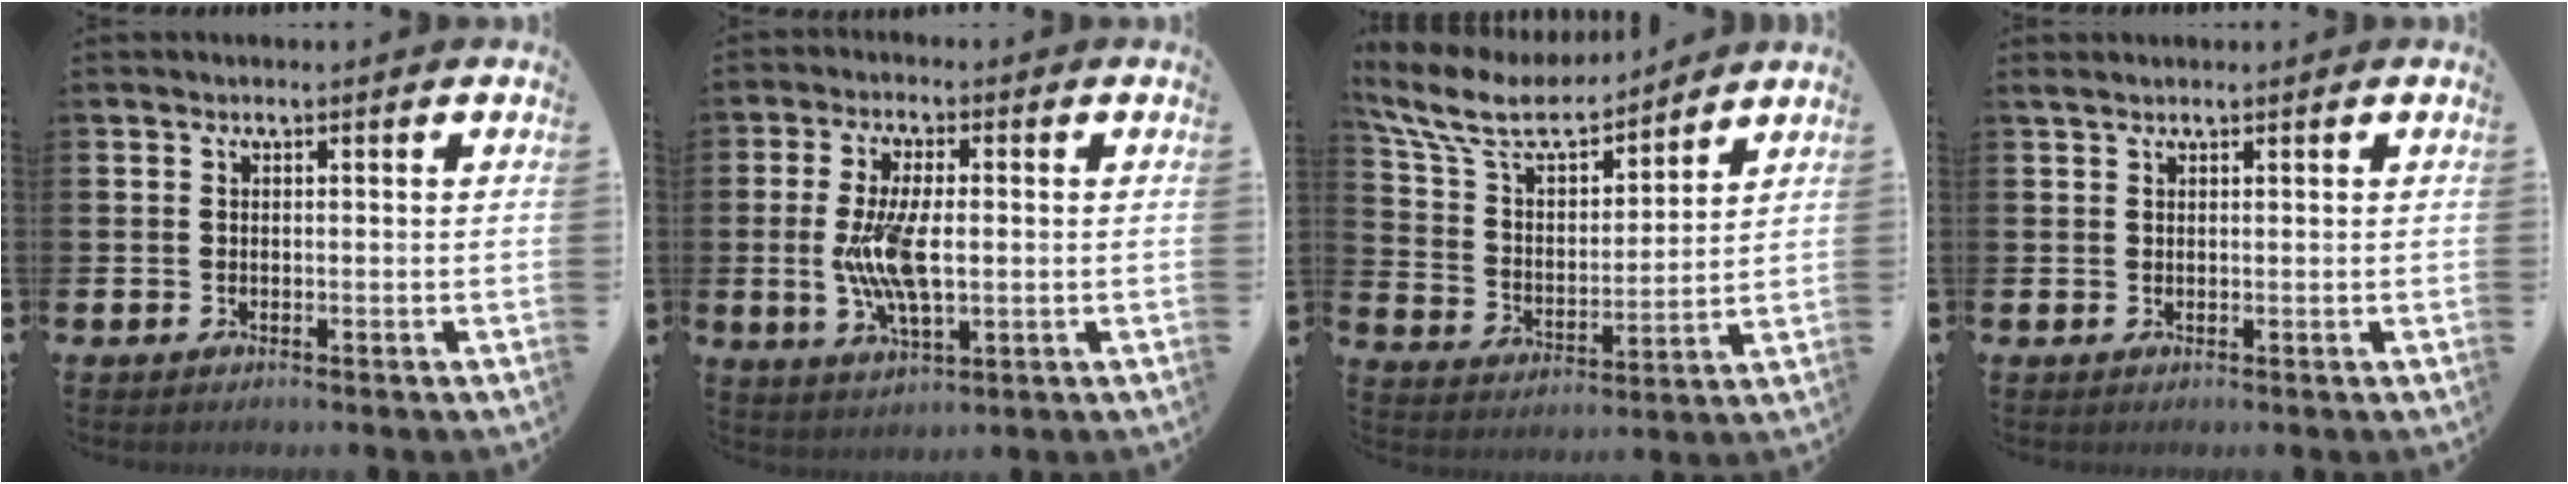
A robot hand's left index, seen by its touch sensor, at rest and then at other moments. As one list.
[{"total": 8.4, "force": [0.0, 3.6, 7.6], "torque": [-0.163, -0.002, -0.007]}, {"total": 9.7, "force": [8.5, 3.0, 3.6], "torque": [-0.112, -0.053, 0.150]}, {"total": 0.9, "force": [0.9, 0.2, 0.2], "torque": [-0.001, 0.000, 0.015]}]